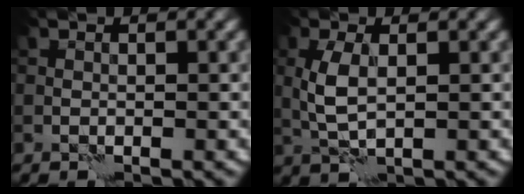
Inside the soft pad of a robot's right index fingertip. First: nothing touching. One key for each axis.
{"total": 3.3, "fx": 0.3, "fy": 1.5, "fz": 2.9, "tx": -0.068, "ty": 0.004, "tz": 0.008}